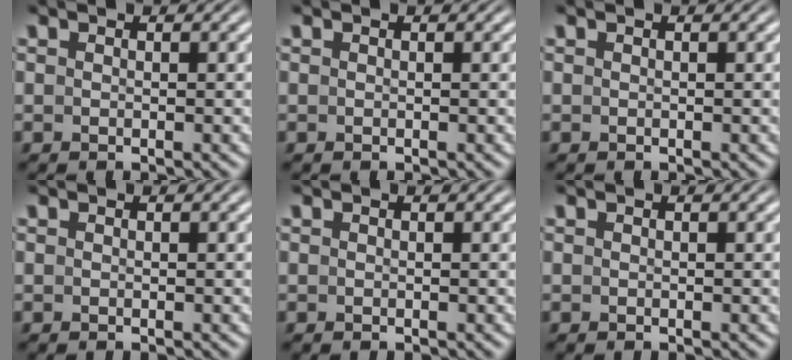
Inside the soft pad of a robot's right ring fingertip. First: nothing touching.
{"total": 0.0}
{"total": 0.0}
{"total": 0.0}
{"total": 0.0}
{"total": 0.0}